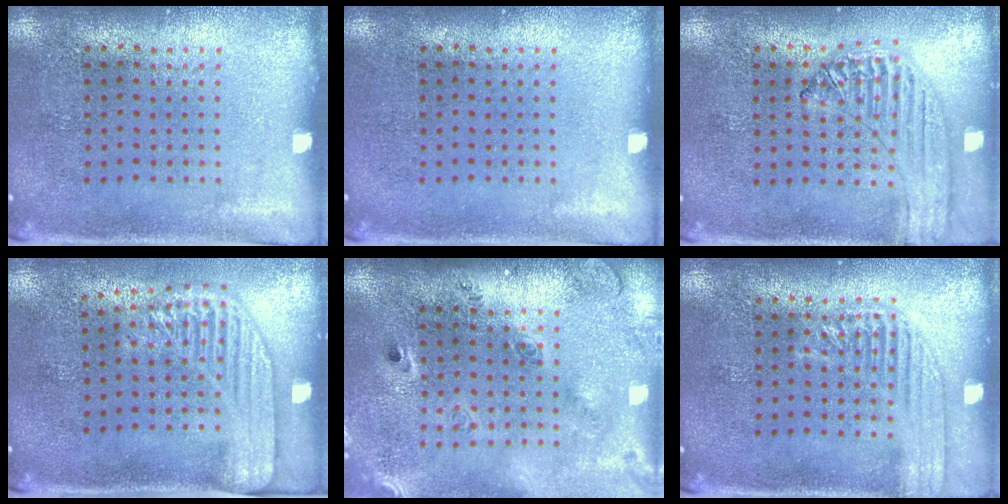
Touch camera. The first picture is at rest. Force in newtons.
{"total": 0.0}
{"total": 1.3, "press": 1.3, "slide": 0.1}
{"total": 2.2, "press": 1.9, "slide": 1.2}
{"total": 2.6, "press": 1.9, "slide": 1.8}
{"total": 2.1, "press": 2.1, "slide": 0.3}